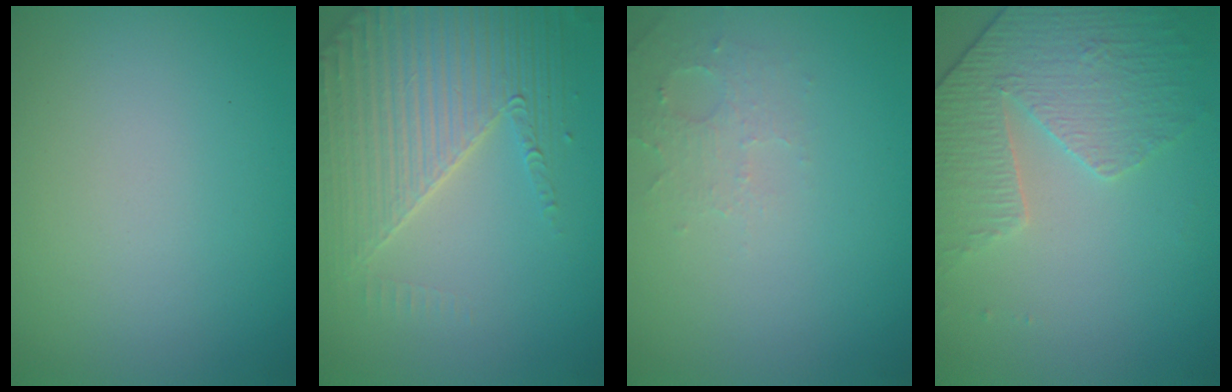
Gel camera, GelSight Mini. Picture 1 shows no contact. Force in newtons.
{"total": 5.2, "press": 4.5, "slide": 2.7}
{"total": 1.8, "press": 1.7, "slide": 0.4}
{"total": 4.3, "press": 3.4, "slide": 2.6}